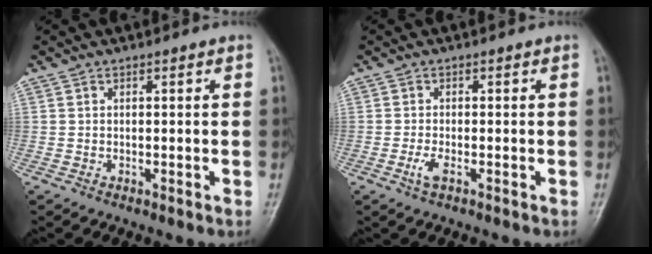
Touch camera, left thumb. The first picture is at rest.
{"total": 2.1, "force": [-0.8, 0.7, 1.8], "torque": [-0.046, -0.002, -0.018]}